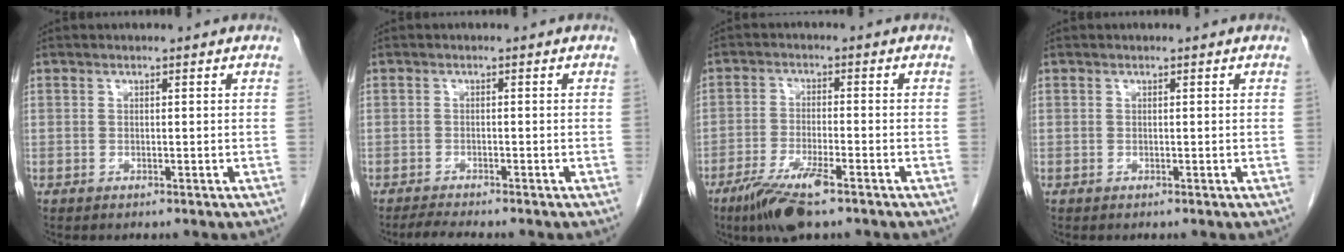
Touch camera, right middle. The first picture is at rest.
{"total": 3.0, "force": [-2.7, -0.2, 1.3], "torque": [-0.031, -0.013, -0.045]}
{"total": 8.0, "force": [-5.3, 0.8, 5.9], "torque": [-0.116, -0.019, -0.094]}
{"total": 0.0}